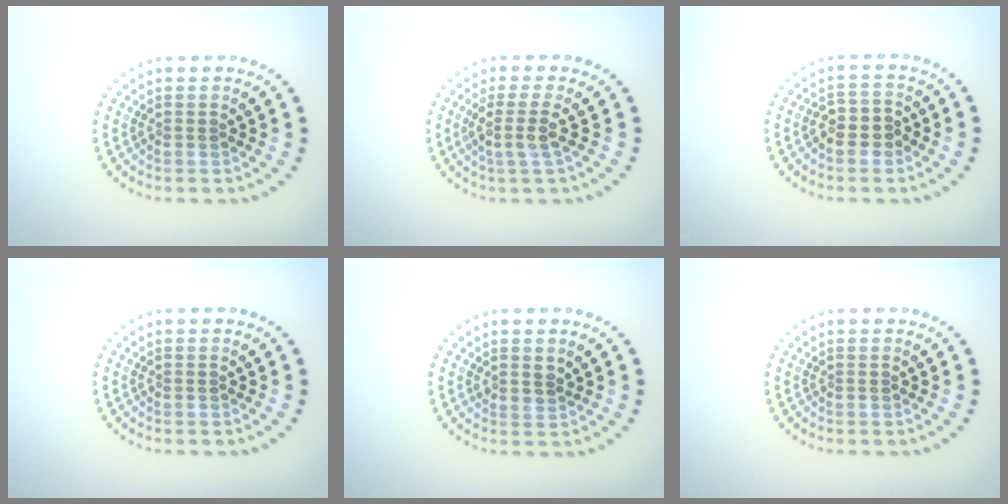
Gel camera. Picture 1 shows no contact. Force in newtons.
{"total": 2.3, "press": 1.9, "slide": 1.3}
{"total": 2.6, "press": 2.4, "slide": 0.9}
{"total": 0.0}
{"total": 1.0, "press": 0.7, "slide": 0.6}
{"total": 0.0}